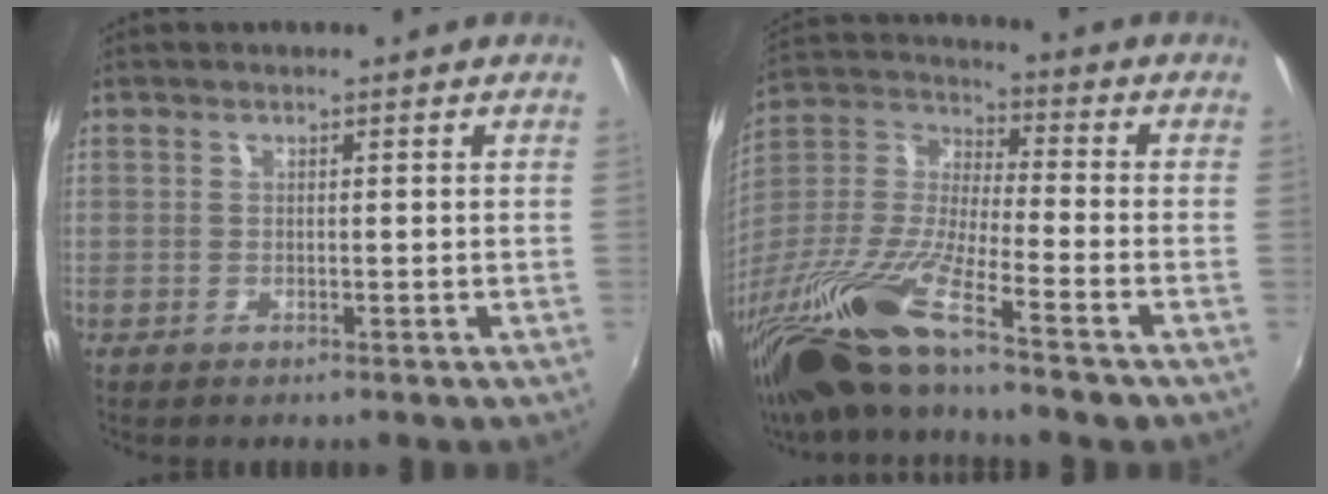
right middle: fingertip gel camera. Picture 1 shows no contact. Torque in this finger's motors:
{"motor_torque": [1.08, -1.06, 0.70, 0.21]}